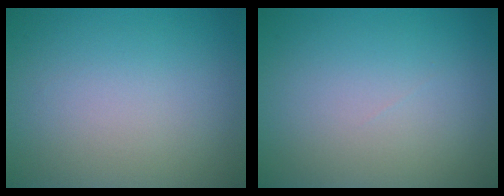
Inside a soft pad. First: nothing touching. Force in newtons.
{"total": 0.0}